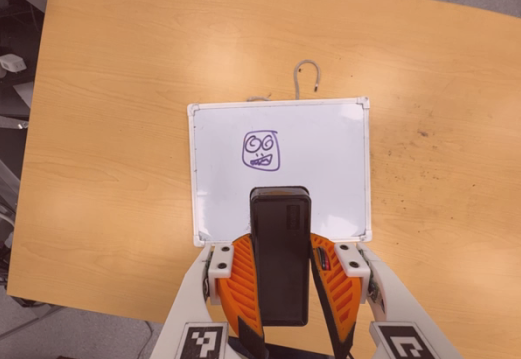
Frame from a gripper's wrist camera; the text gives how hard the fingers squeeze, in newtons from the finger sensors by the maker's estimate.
{"total": 7.8, "left": 6.6, "right": 8.9}